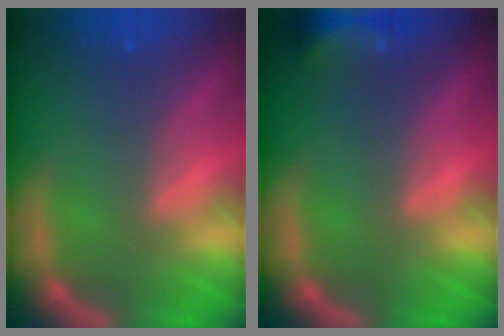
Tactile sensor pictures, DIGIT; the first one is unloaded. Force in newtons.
{"total": 5.5}